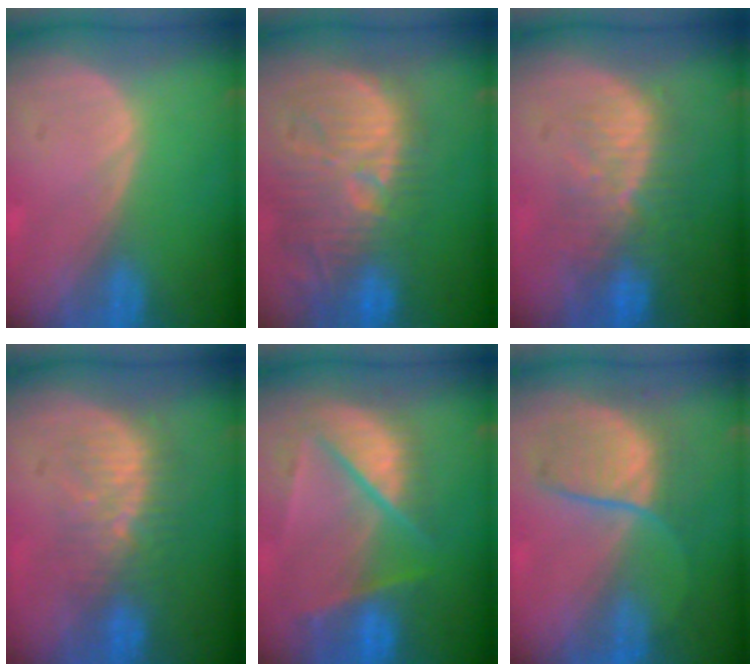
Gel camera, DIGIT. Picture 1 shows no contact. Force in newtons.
{"total": 13.5, "press": 12.5, "slide": 5.0}
{"total": 10.0, "press": 8.5, "slide": 5.3}
{"total": 8.1, "press": 7.6, "slide": 2.6}
{"total": 9.7, "press": 8.3, "slide": 4.9}
{"total": 7.2, "press": 7.2, "slide": 0.3}